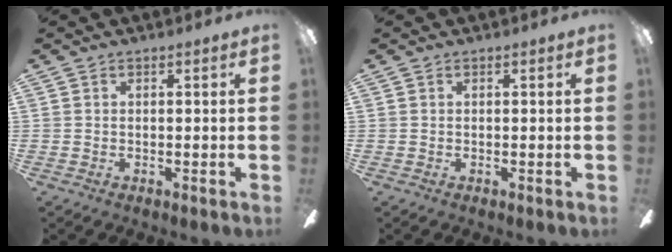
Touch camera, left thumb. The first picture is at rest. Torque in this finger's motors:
{"motor_torque": [0.00, 0.00, -0.03, 0.10, 0.00]}